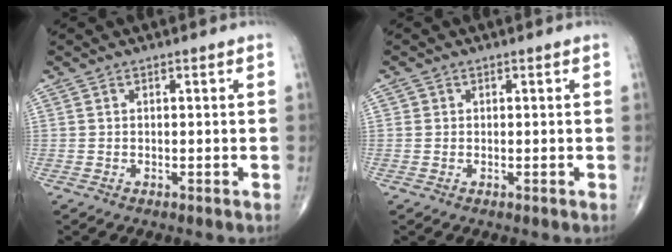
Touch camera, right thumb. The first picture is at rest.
{"total": 0.8, "force": [0.1, 0.8, 0.0], "torque": [0.004, 0.003, 0.000]}